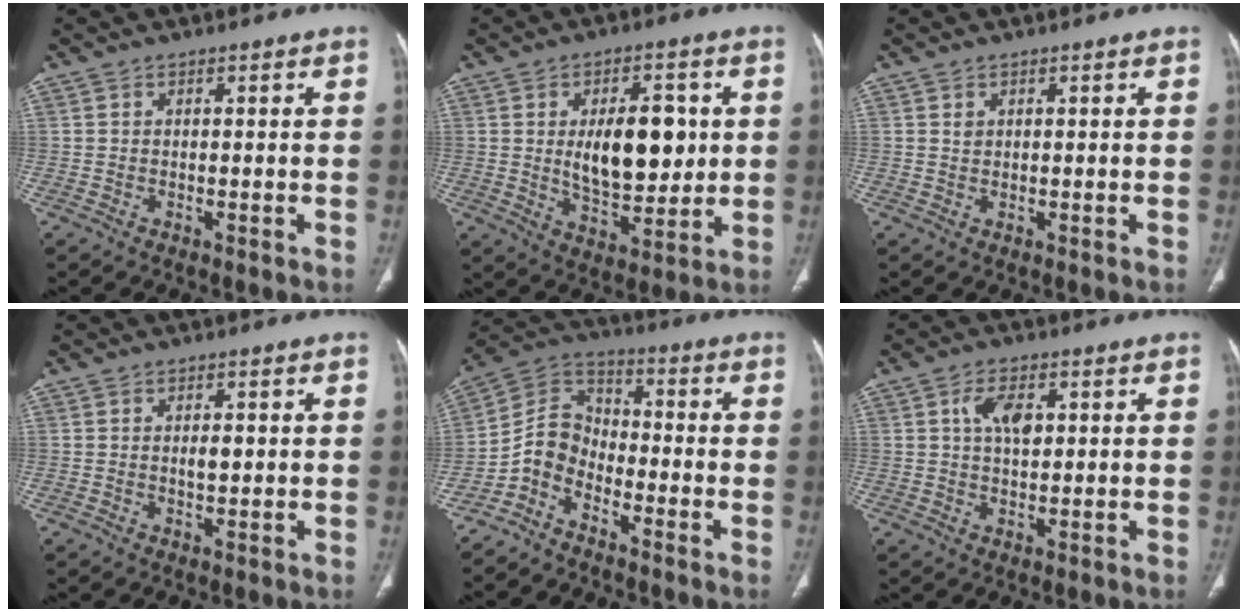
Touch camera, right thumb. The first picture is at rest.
{"total": 14.3, "force": [1.7, 7.6, 12.0], "torque": [-0.148, -0.013, 0.035]}
{"total": 1.0, "force": [0.5, 0.8, 0.5], "torque": [-0.003, -0.002, 0.011]}
{"total": 2.1, "force": [0.2, 1.0, 1.8], "torque": [-0.026, -0.001, 0.002]}
{"total": 7.6, "force": [-4.6, 4.9, 3.5], "torque": [-0.058, 0.060, -0.108]}
{"total": 5.5, "force": [1.5, 3.1, 4.3], "torque": [-0.070, -0.002, 0.023]}